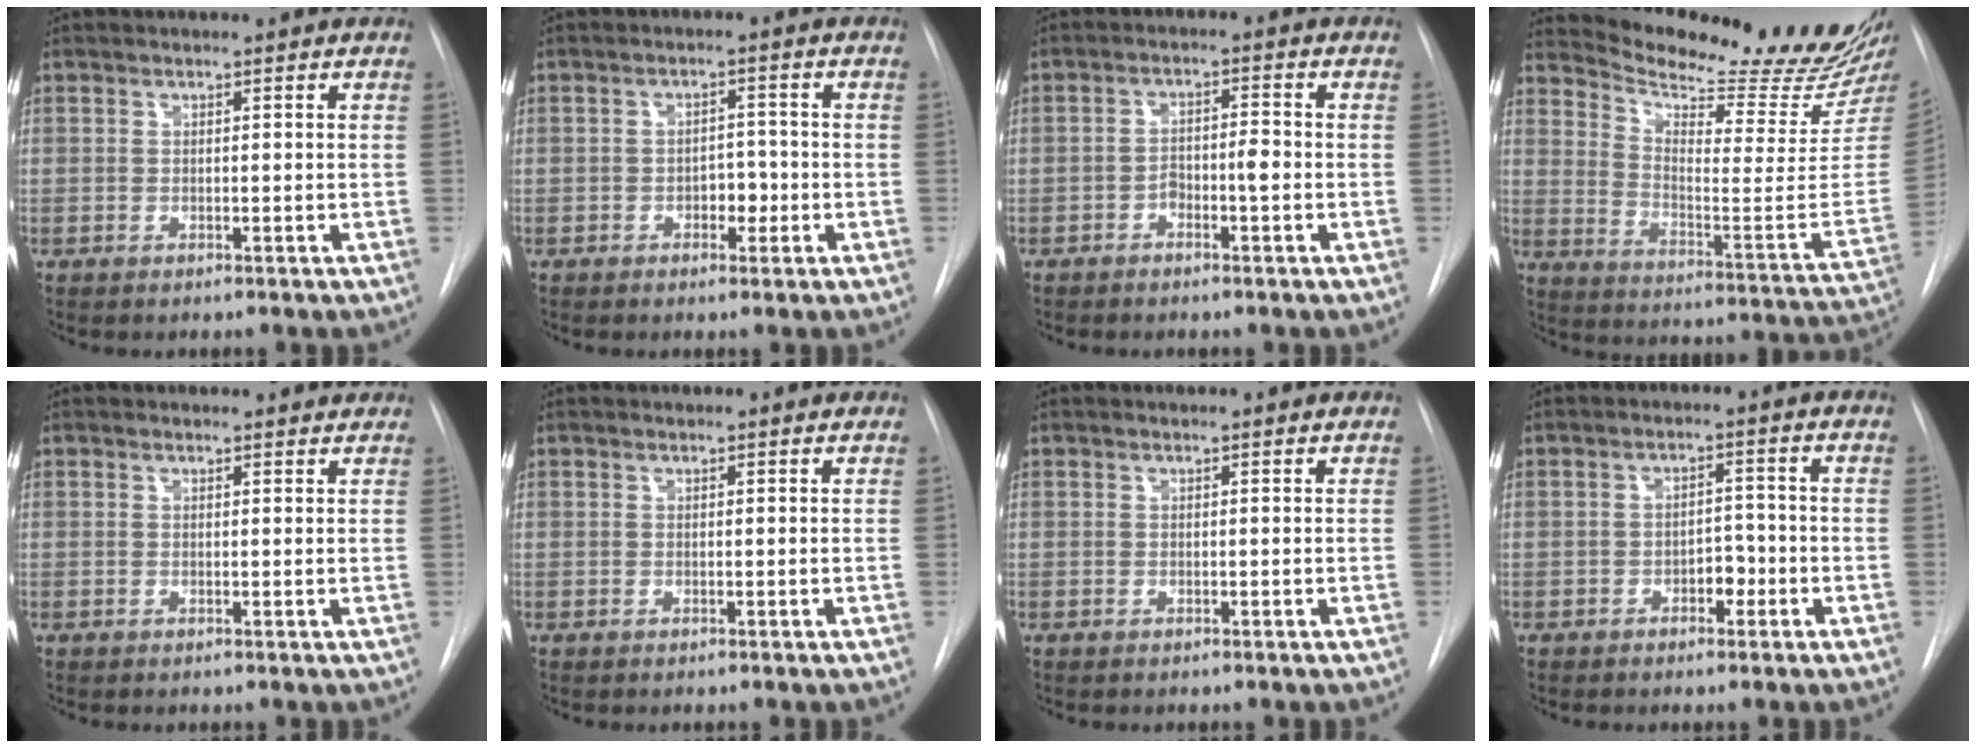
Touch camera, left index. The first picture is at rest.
{"total": 3.0, "force": [-1.5, 1.7, 1.9], "torque": [-0.020, 0.002, -0.021]}
{"total": 3.1, "force": [-1.7, 0.8, 2.5], "torque": [-0.040, 0.007, -0.027]}
{"total": 24.0, "force": [22.2, 0.2, 9.0], "torque": [-0.143, -0.129, 0.299]}
{"total": 4.2, "force": [4.0, 1.1, 0.5], "torque": [-0.003, 0.003, 0.033]}
{"total": 1.7, "force": [1.6, 0.3, 0.6], "torque": [-0.010, 0.013, 0.013]}
{"total": 1.3, "force": [1.3, 0.2, 0.4], "torque": [-0.010, 0.009, 0.010]}
{"total": 3.0, "force": [-1.8, 1.6, 1.7], "torque": [-0.019, 0.002, -0.028]}